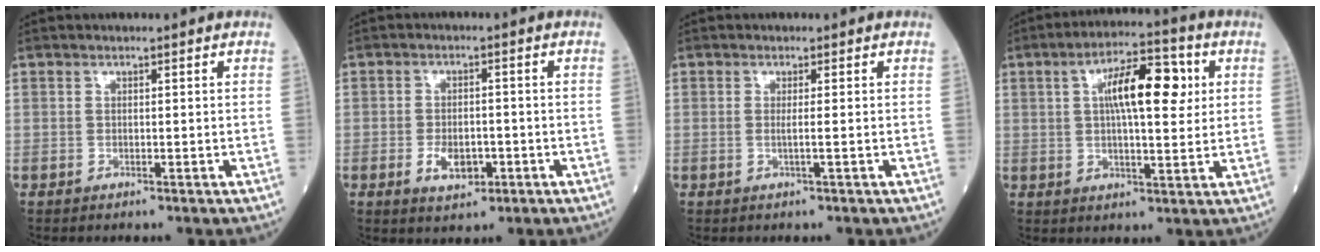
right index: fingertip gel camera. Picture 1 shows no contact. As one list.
[{"total": 4.6, "force": [-1.7, 2.6, 3.4], "torque": [-0.060, -0.001, -0.023]}, {"total": 1.2, "force": [-0.1, -0.4, 1.1], "torque": [-0.026, -0.001, -0.004]}, {"total": 10.8, "force": [2.7, 3.1, 10.0], "torque": [-0.168, 0.026, 0.040]}]